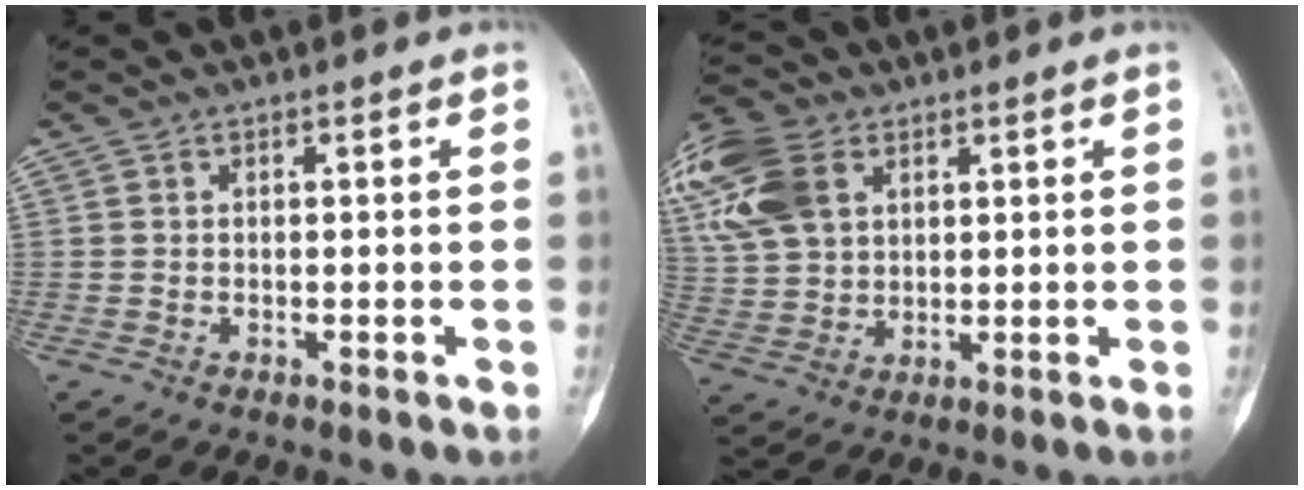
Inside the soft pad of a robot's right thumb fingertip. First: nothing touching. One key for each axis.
{"total": 16.8, "fx": 7.1, "fy": 11.8, "fz": 9.6, "tx": -0.226, "ty": 0.008, "tz": 0.138}